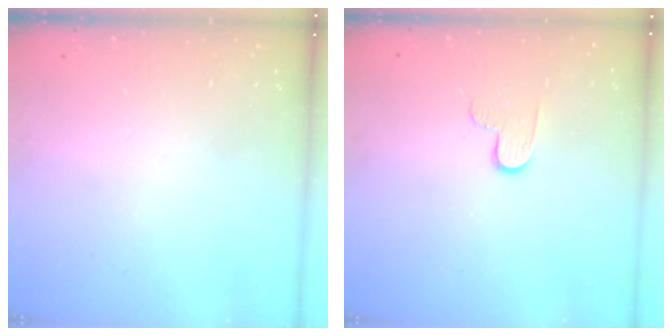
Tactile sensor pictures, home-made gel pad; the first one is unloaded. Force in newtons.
{"total": 6.5, "press": 6.4, "slide": 0.6}